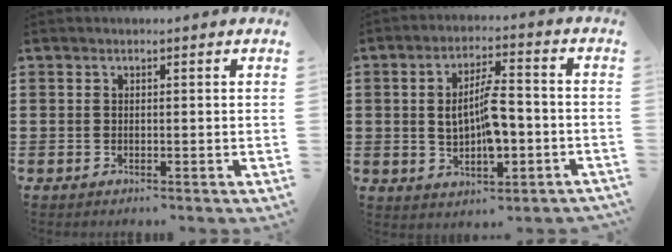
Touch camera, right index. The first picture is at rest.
{"total": 8.0, "force": [-1.0, 3.4, 7.2], "torque": [-0.125, 0.003, -0.025]}